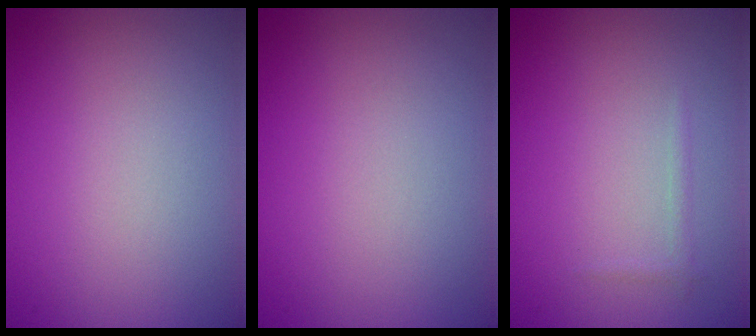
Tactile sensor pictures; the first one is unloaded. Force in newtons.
{"total": 0.0}
{"total": 0.6, "press": 0.6, "slide": 0.0}